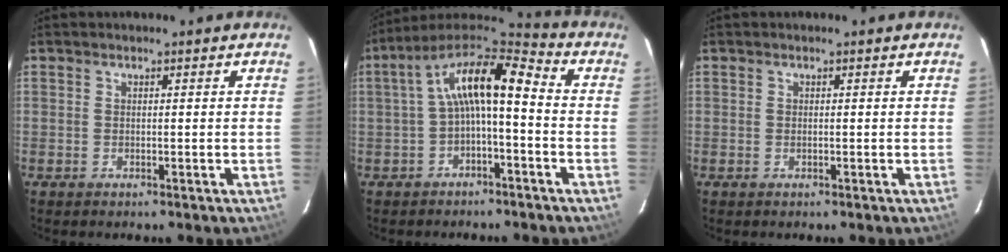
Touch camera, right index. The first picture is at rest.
{"total": 11.4, "force": [-0.9, 3.8, 10.7], "torque": [-0.205, 0.029, -0.022]}
{"total": 0.0}